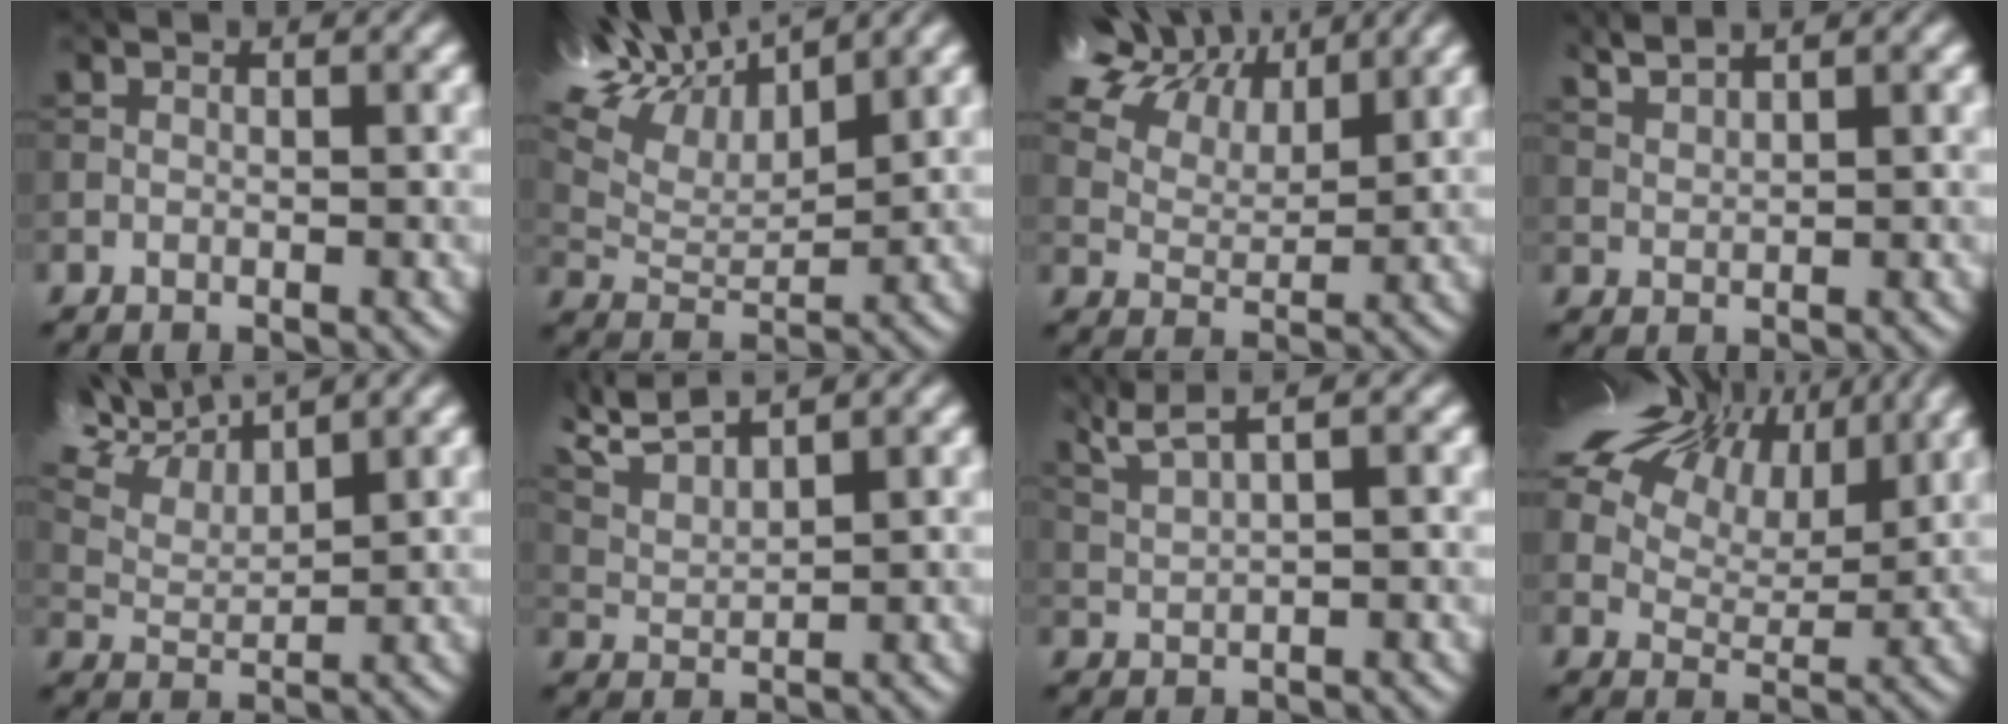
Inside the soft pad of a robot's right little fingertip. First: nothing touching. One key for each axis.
{"total": 9.5, "fx": 7.5, "fy": 2.9, "fz": 5.2, "tx": -0.152, "ty": 0.026, "tz": 0.143}
{"total": 10.8, "fx": 7.3, "fy": 5.6, "fz": 5.7, "tx": -0.144, "ty": 0.025, "tz": 0.146}
{"total": 1.7, "fx": 1.5, "fy": -0.5, "fz": 0.4, "tx": -0.021, "ty": -0.002, "tz": 0.054}
{"total": 7.7, "fx": 6.5, "fy": 1.9, "fz": 3.7, "tx": -0.115, "ty": 0.018, "tz": 0.126}
{"total": 3.7, "fx": 3.5, "fy": -0.1, "fz": 1.3, "tx": -0.058, "ty": 0.006, "tz": 0.093}
{"total": 3.0, "fx": 2.4, "fy": -0.2, "fz": 1.8, "tx": -0.065, "ty": 0.005, "tz": 0.073}
{"total": 17.9, "fx": 10.6, "fy": 10.1, "fz": 10.3, "tx": -0.233, "ty": 0.062, "tz": 0.203}